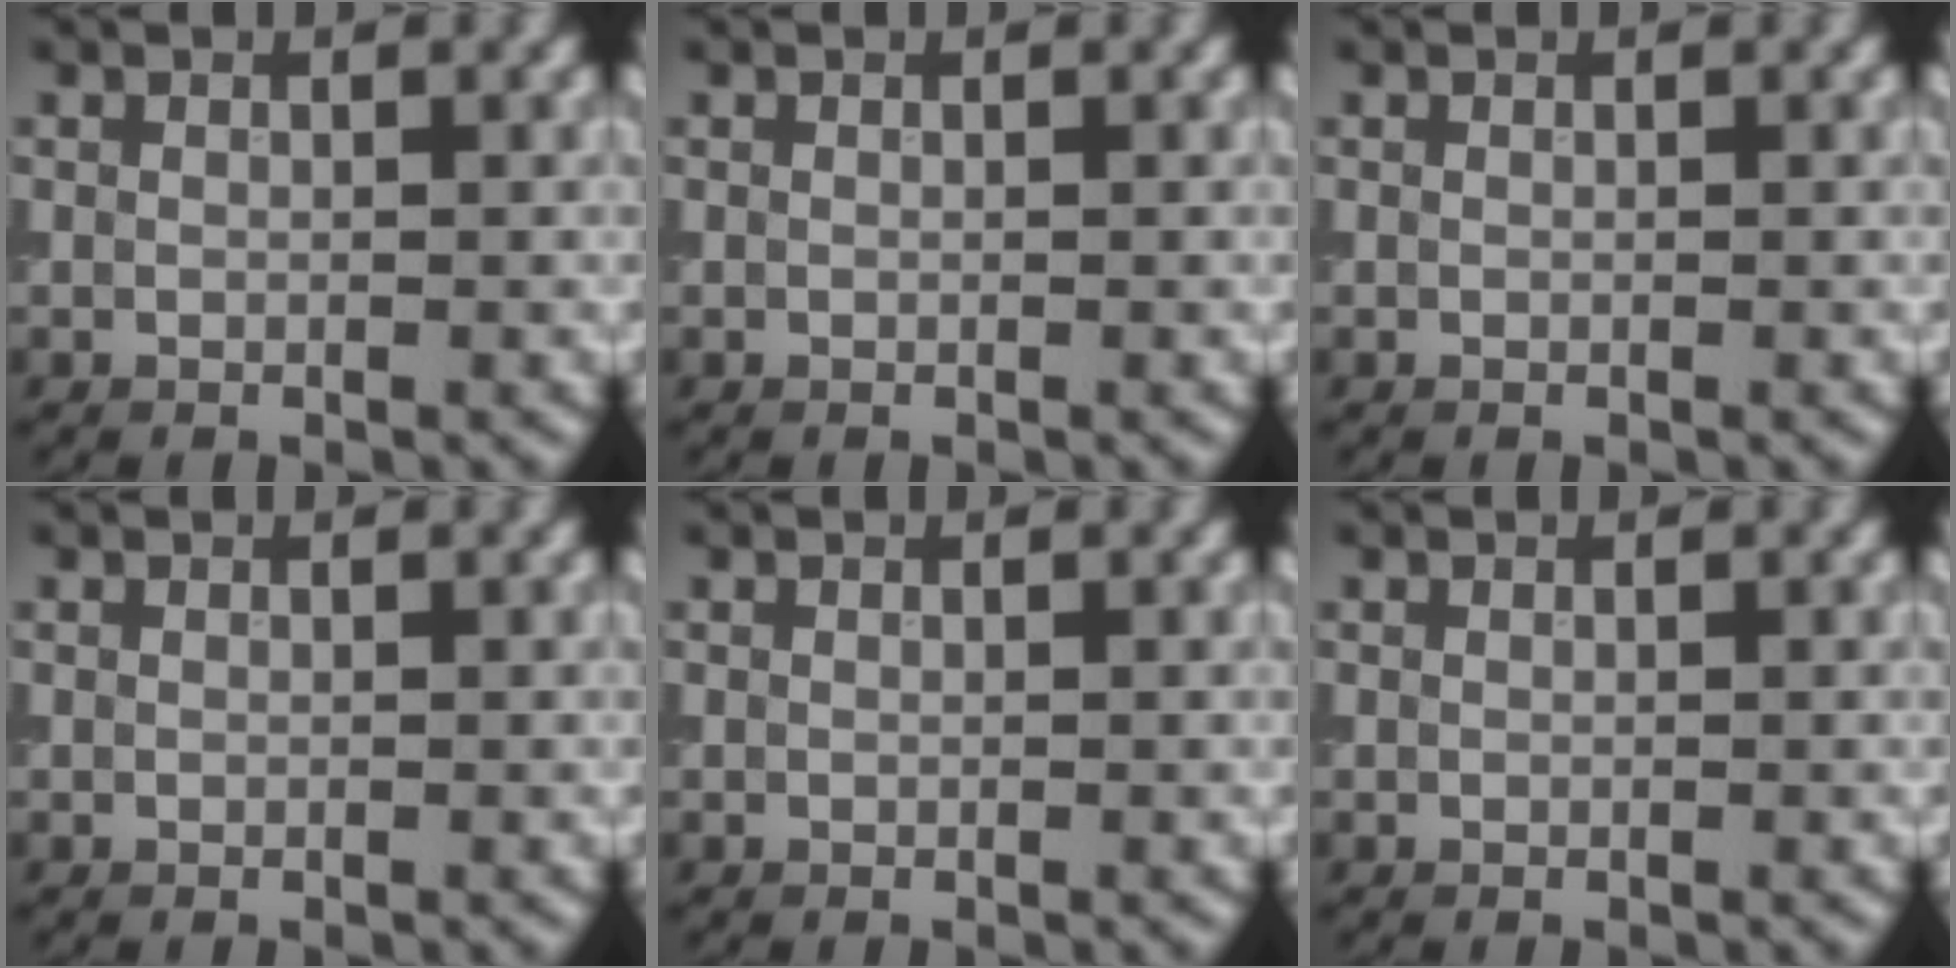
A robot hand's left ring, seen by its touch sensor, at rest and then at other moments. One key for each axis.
{"total": 0.0}
{"total": 0.0}
{"total": 0.0}
{"total": 0.0}
{"total": 0.0}